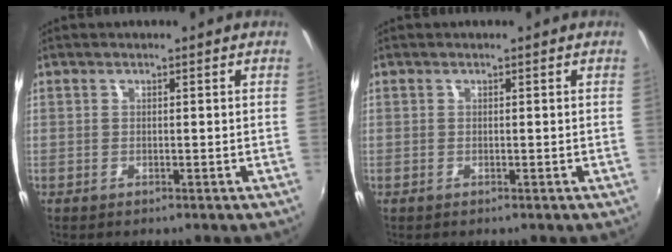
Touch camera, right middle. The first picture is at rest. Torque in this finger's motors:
{"motor_torque": [-0.25, -0.08, -0.02, 0.01]}